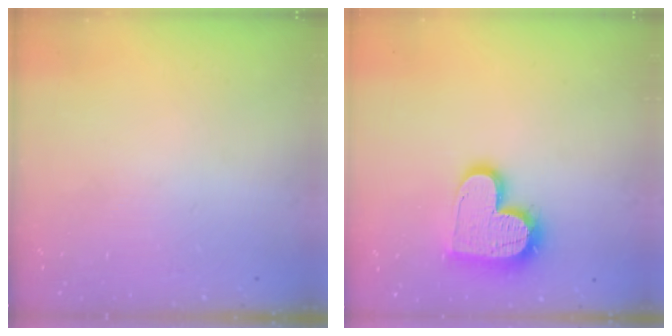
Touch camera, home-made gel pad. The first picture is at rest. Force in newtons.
{"total": 16.1, "press": 16.0, "slide": 1.2}